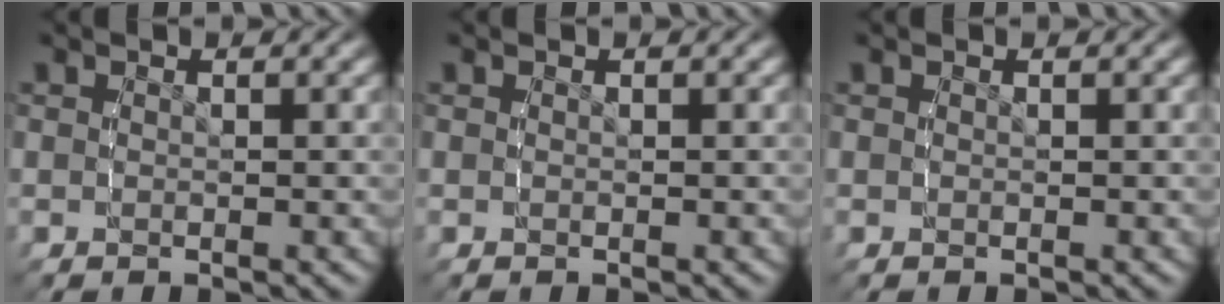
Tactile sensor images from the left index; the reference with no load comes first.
{"total": 0.0}
{"total": 0.0}